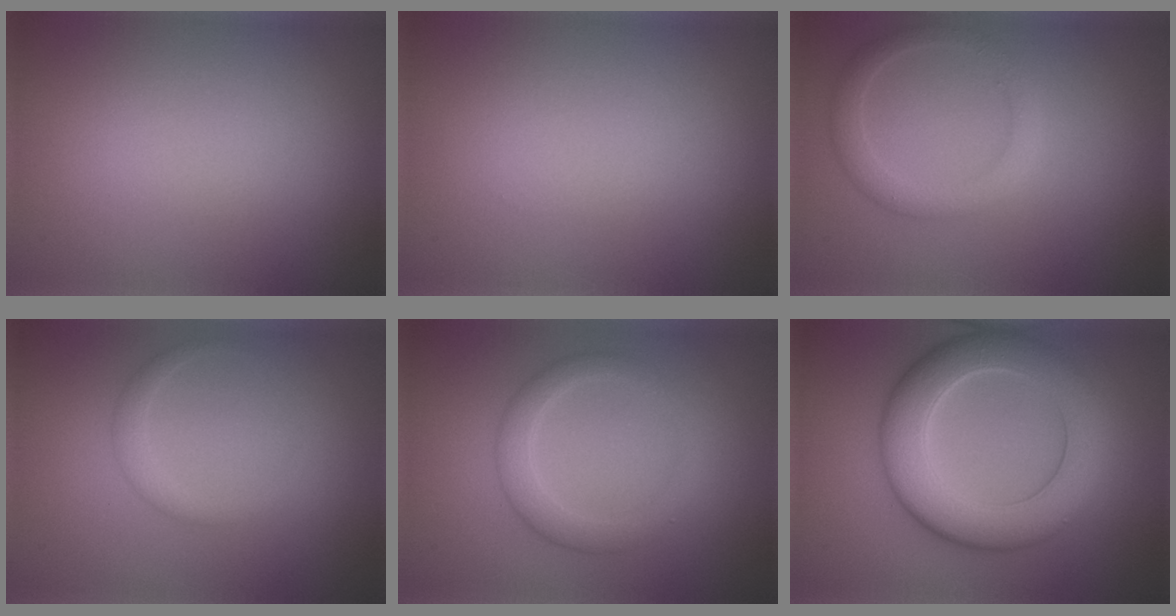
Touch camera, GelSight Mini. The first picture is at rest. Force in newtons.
{"total": 0.0}
{"total": 2.4, "press": 2.4, "slide": 0.2}
{"total": 1.2, "press": 1.2, "slide": 0.1}
{"total": 2.8, "press": 2.8, "slide": 0.2}
{"total": 7.9, "press": 7.9, "slide": 0.3}